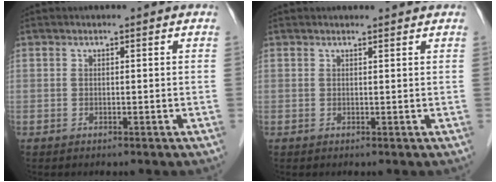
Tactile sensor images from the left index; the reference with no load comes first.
{"total": 1.4, "force": [1.4, 0.0, 0.2], "torque": [-0.007, 0.003, 0.019]}